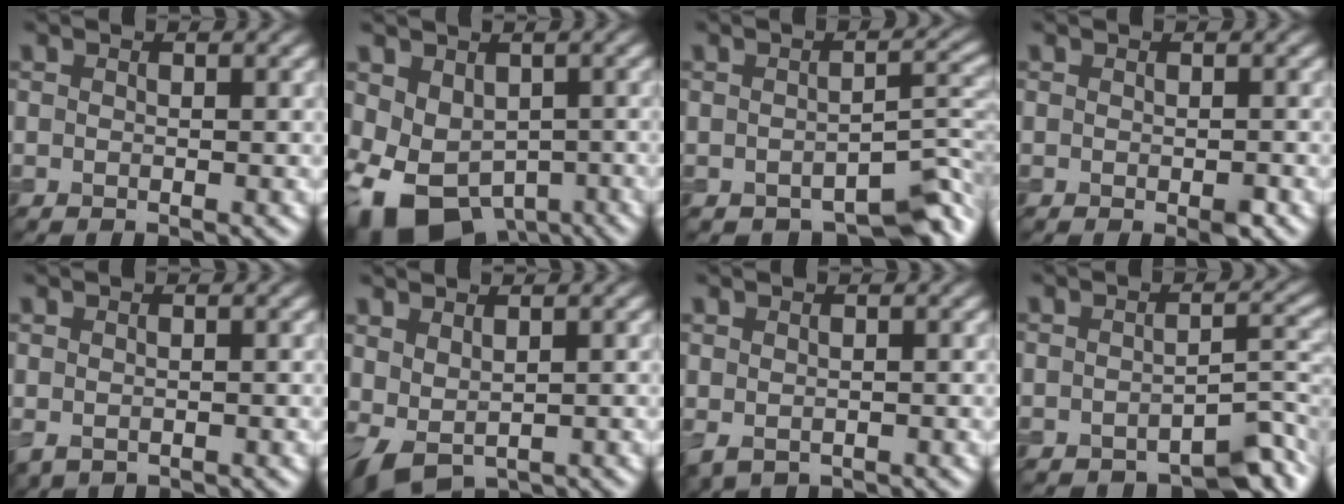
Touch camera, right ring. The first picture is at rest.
{"total": 8.2, "force": [-3.4, 5.5, 5.0], "torque": [-0.091, -0.022, -0.049]}
{"total": 5.4, "force": [-3.7, 2.2, 3.2], "torque": [-0.025, -0.006, -0.050]}
{"total": 1.0, "force": [-0.4, 0.3, 0.9], "torque": [-0.013, -0.003, -0.006]}
{"total": 0.9, "force": [-0.1, 0.7, 0.6], "torque": [-0.016, -0.006, 0.005]}
{"total": 2.8, "force": [0.6, 1.5, 2.2], "torque": [-0.051, -0.003, 0.017]}
{"total": 1.2, "force": [0.0, 0.9, 0.8], "torque": [-0.021, -0.008, 0.007]}
{"total": 4.0, "force": [-2.8, 1.4, 2.4], "torque": [-0.024, 0.000, -0.035]}